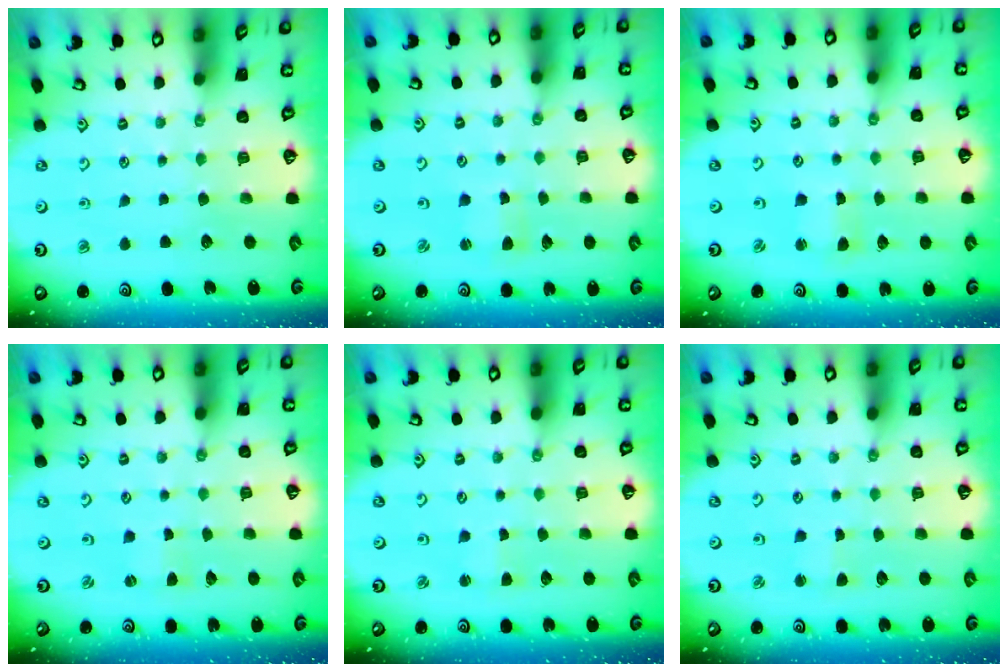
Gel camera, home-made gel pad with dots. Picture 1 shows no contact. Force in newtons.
{"total": 2.2, "press": 2.2, "slide": 0.3}
{"total": 1.6, "press": 1.6, "slide": 0.4}
{"total": 1.0, "press": 1.0, "slide": 0.3}
{"total": 1.6, "press": 1.6, "slide": 0.3}
{"total": 2.0, "press": 2.0, "slide": 0.3}